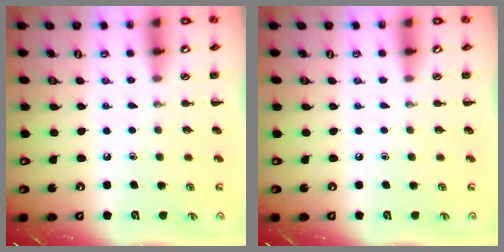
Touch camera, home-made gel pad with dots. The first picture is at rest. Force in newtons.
{"total": 0.0}